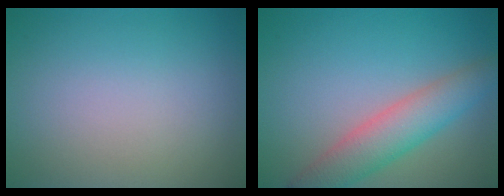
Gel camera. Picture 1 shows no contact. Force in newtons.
{"total": 4.9, "press": 4.9, "slide": 0.3}